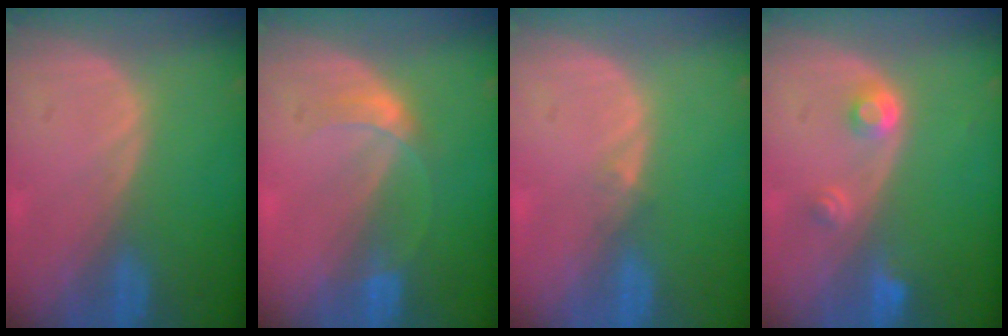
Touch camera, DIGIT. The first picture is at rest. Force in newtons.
{"total": 2.9, "press": 2.9, "slide": 0.1}
{"total": 0.9, "press": 0.7, "slide": 0.6}
{"total": 2.9, "press": 2.7, "slide": 1.0}